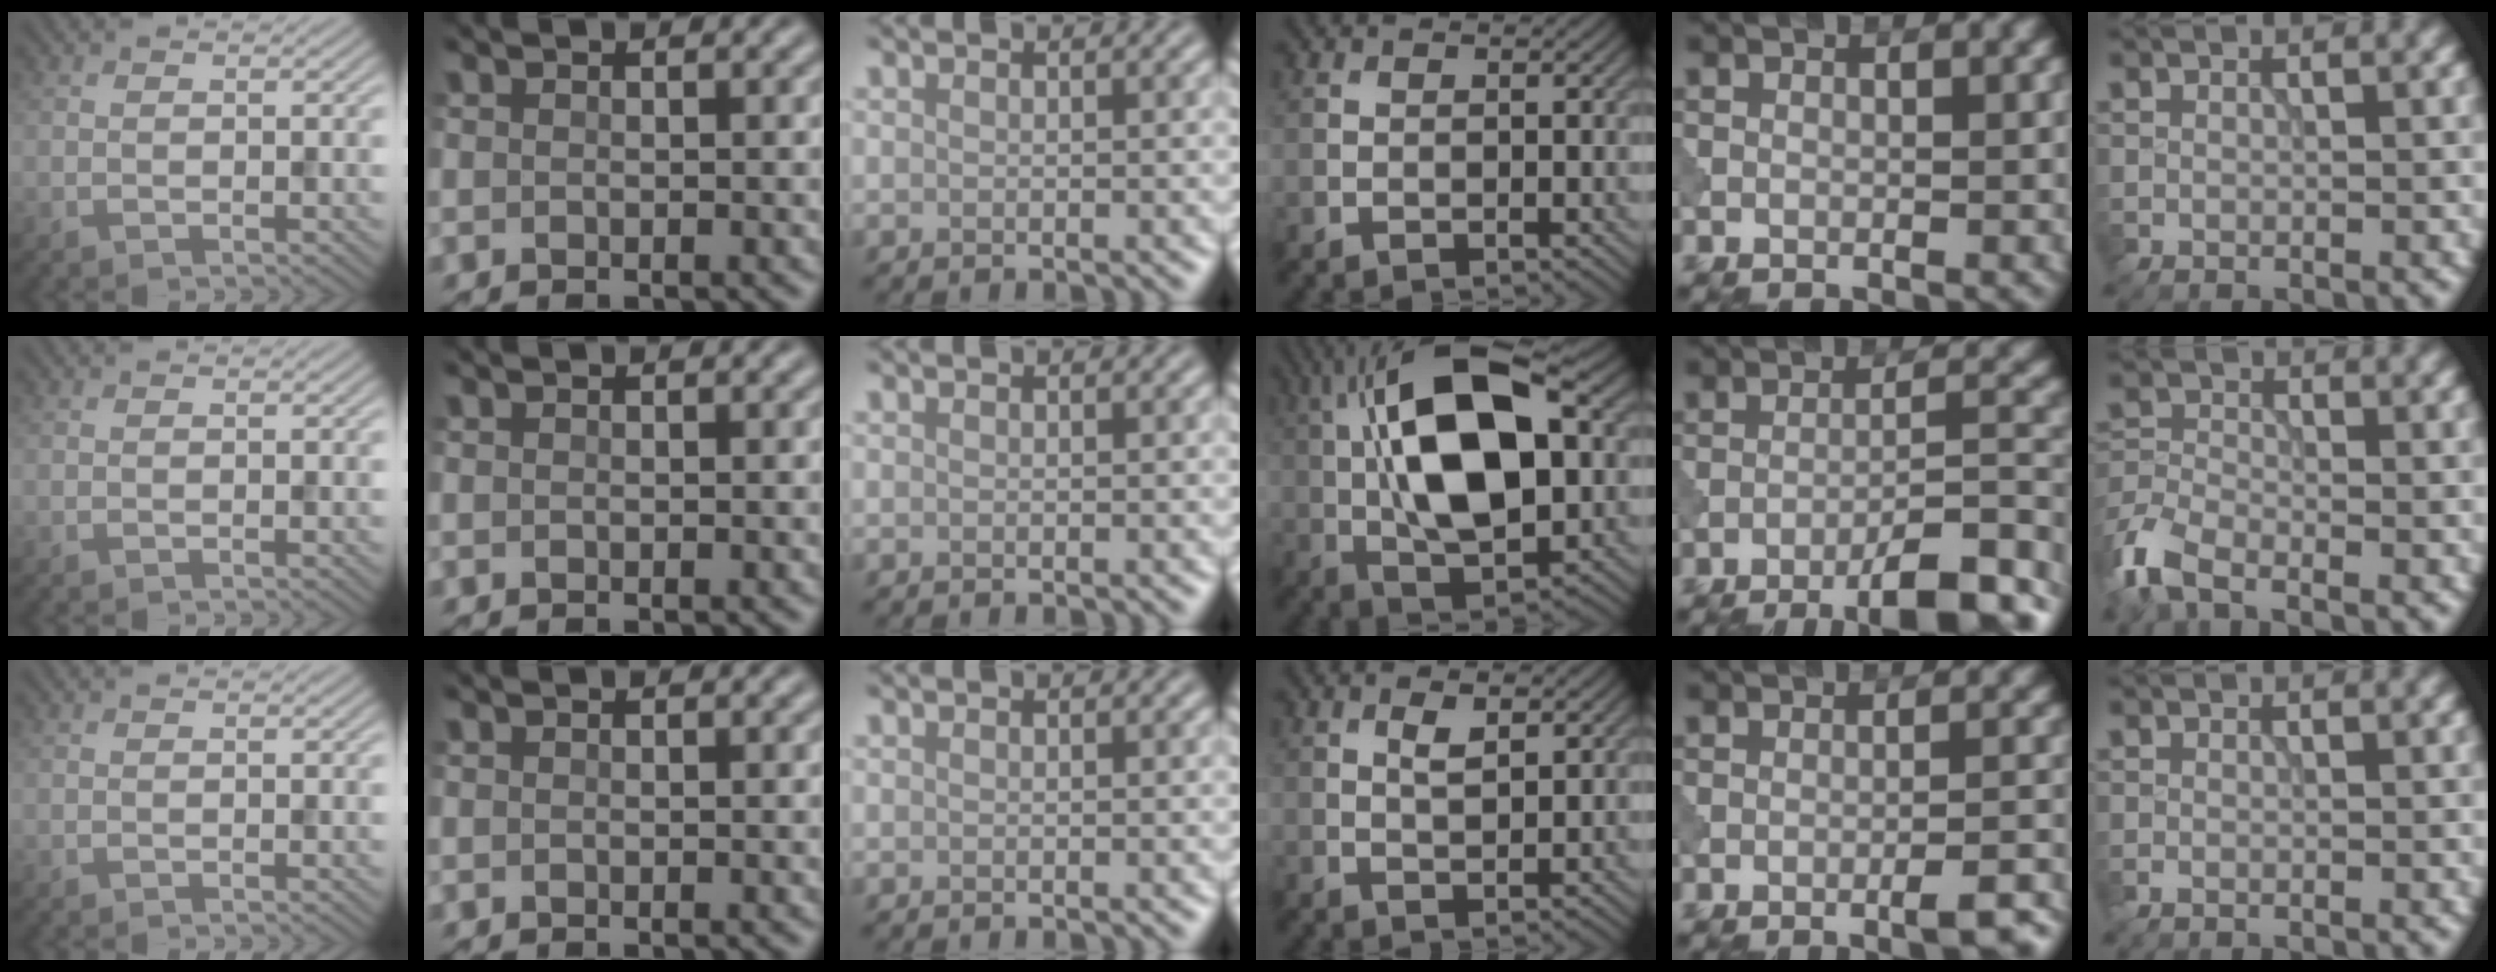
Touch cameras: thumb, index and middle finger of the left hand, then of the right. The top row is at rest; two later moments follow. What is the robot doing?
{"motion": "shake", "object": "bell"}